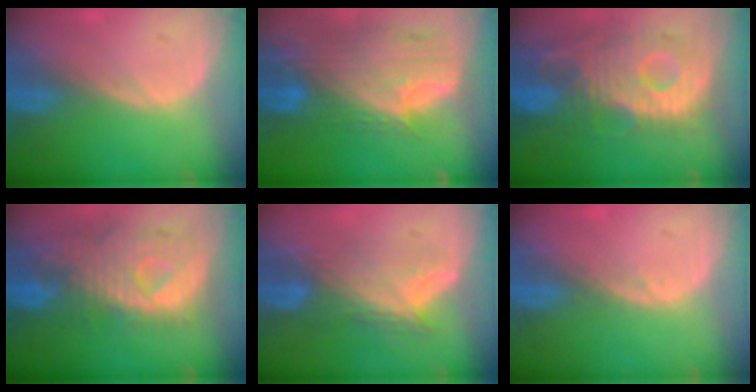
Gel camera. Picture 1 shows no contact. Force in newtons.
{"total": 12.0, "press": 10.2, "slide": 6.3}
{"total": 12.0, "press": 10.8, "slide": 5.3}
{"total": 11.4, "press": 9.8, "slide": 5.8}
{"total": 7.0, "press": 6.8, "slide": 1.9}
{"total": 1.0, "press": 0.9, "slide": 0.3}